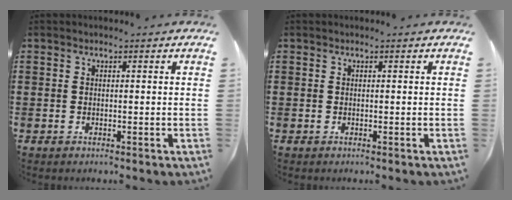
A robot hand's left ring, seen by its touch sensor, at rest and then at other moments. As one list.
[{"total": 0.0}]